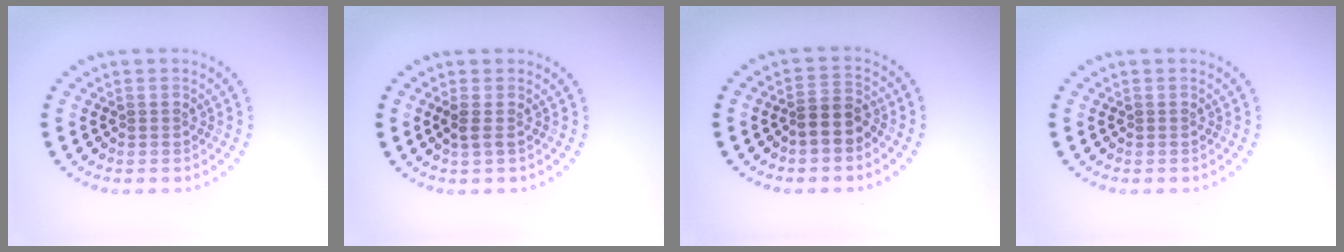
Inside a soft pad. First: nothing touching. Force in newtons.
{"total": 1.1, "press": 1.0, "slide": 0.5}
{"total": 2.6, "press": 2.3, "slide": 1.3}
{"total": 0.0}